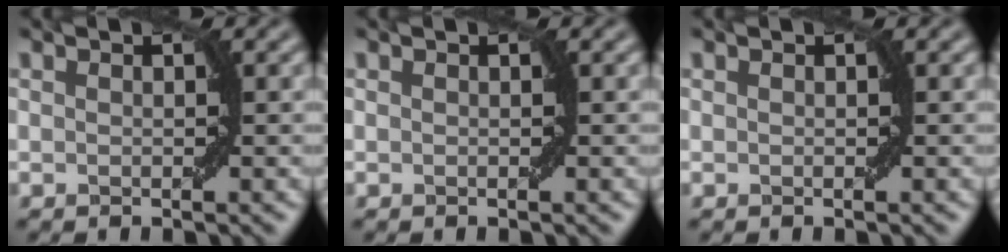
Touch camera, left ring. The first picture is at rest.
{"total": 0.0}
{"total": 0.0}